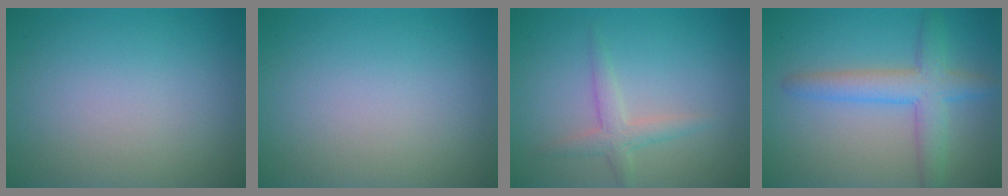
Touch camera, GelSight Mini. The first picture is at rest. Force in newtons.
{"total": 0.0}
{"total": 2.1, "press": 2.1, "slide": 0.1}
{"total": 4.5, "press": 4.5, "slide": 0.2}